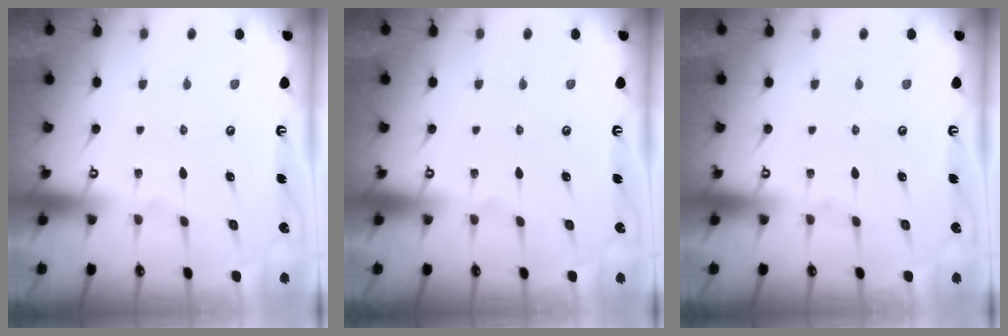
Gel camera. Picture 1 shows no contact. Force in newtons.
{"total": 0.0}
{"total": 0.0}